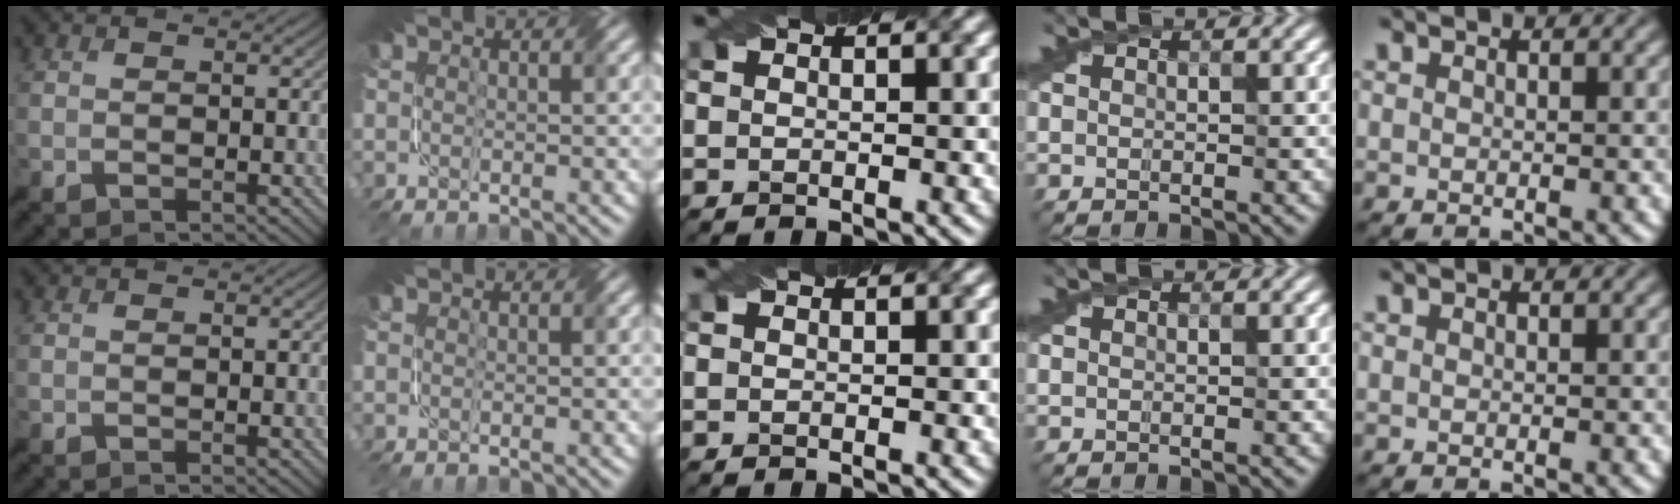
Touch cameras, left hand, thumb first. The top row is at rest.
{}